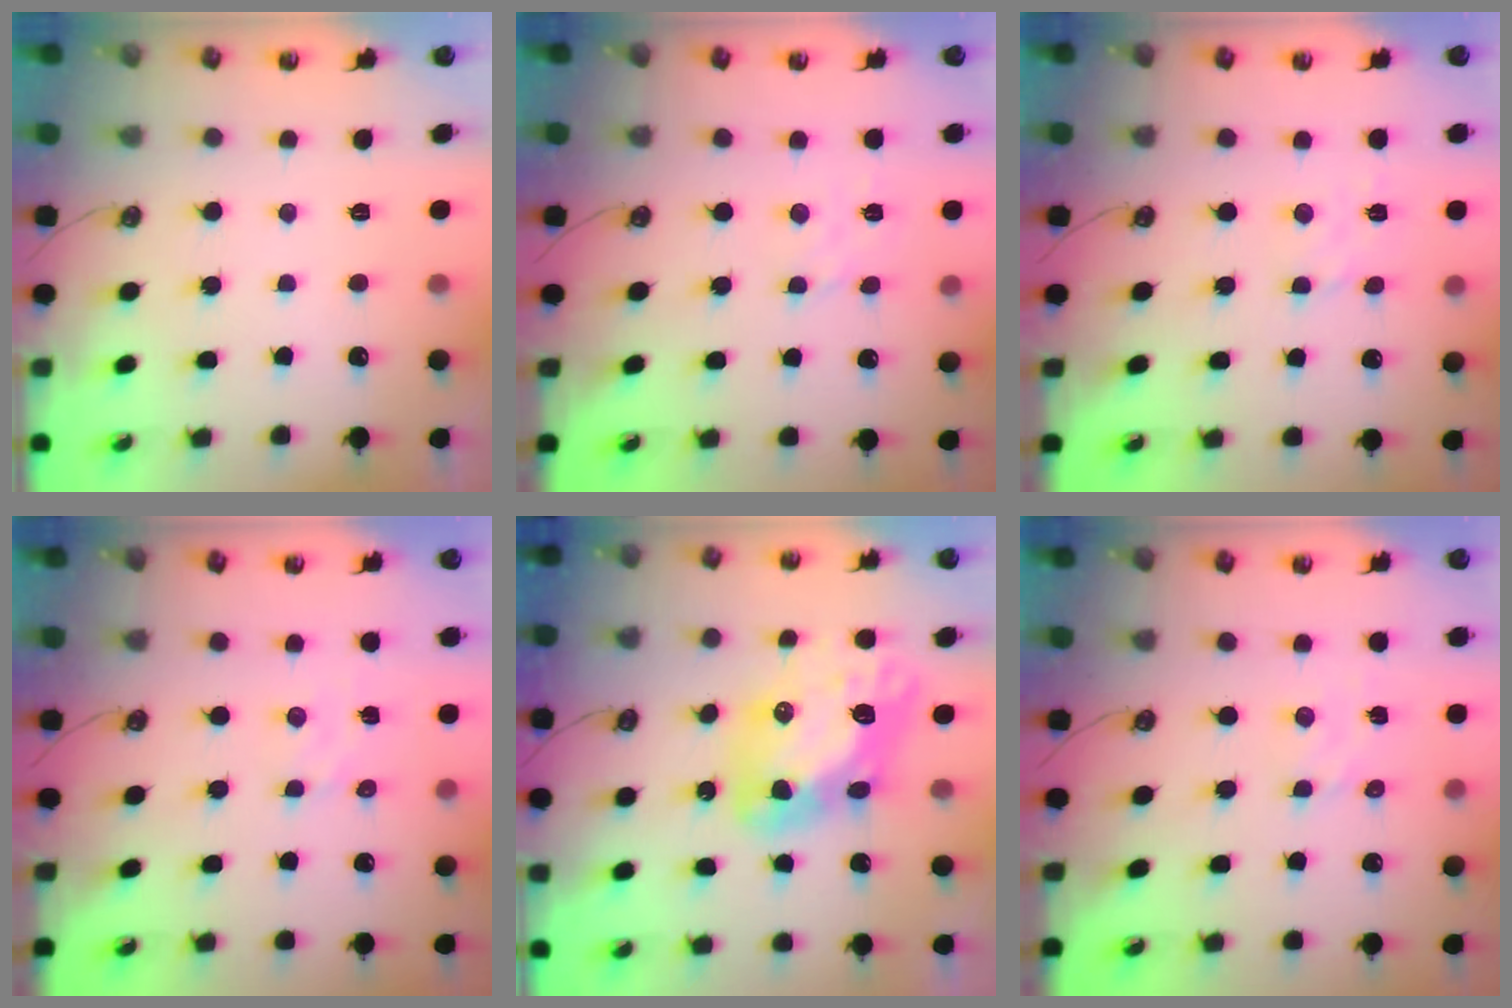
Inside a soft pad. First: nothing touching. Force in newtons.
{"total": 2.1, "press": 2.1, "slide": 0.5}
{"total": 2.8, "press": 2.7, "slide": 0.6}
{"total": 2.9, "press": 2.9, "slide": 0.3}
{"total": 14.8, "press": 14.7, "slide": 1.6}
{"total": 2.8, "press": 2.8, "slide": 0.3}